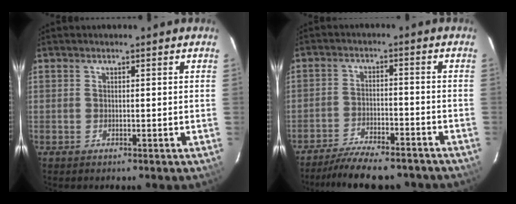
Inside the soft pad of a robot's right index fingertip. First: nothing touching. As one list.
[{"total": 14.9, "force": [-12.9, 3.9, 6.3], "torque": [-0.130, -0.007, -0.185]}]